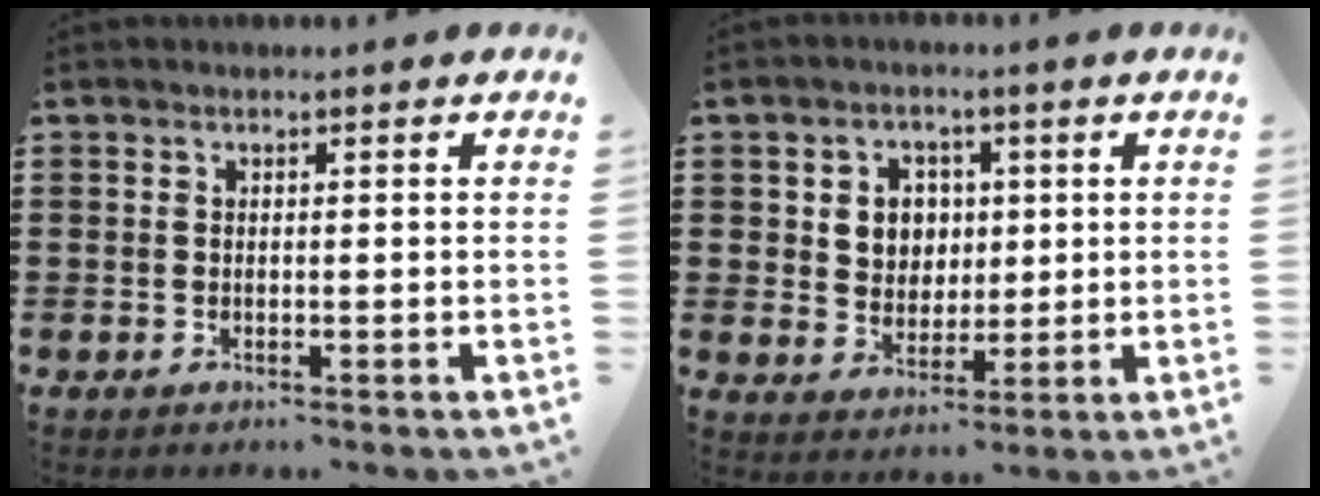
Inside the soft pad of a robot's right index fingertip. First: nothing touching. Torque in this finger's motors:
{"motor_torque": [0.24, -0.19, 0.49, 0.04]}